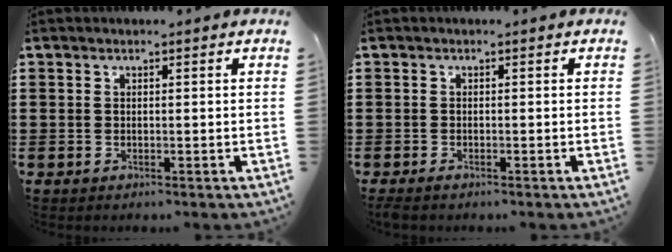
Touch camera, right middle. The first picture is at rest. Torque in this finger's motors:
{"motor_torque": [1.67, 0.47, 0.10, 0.03]}